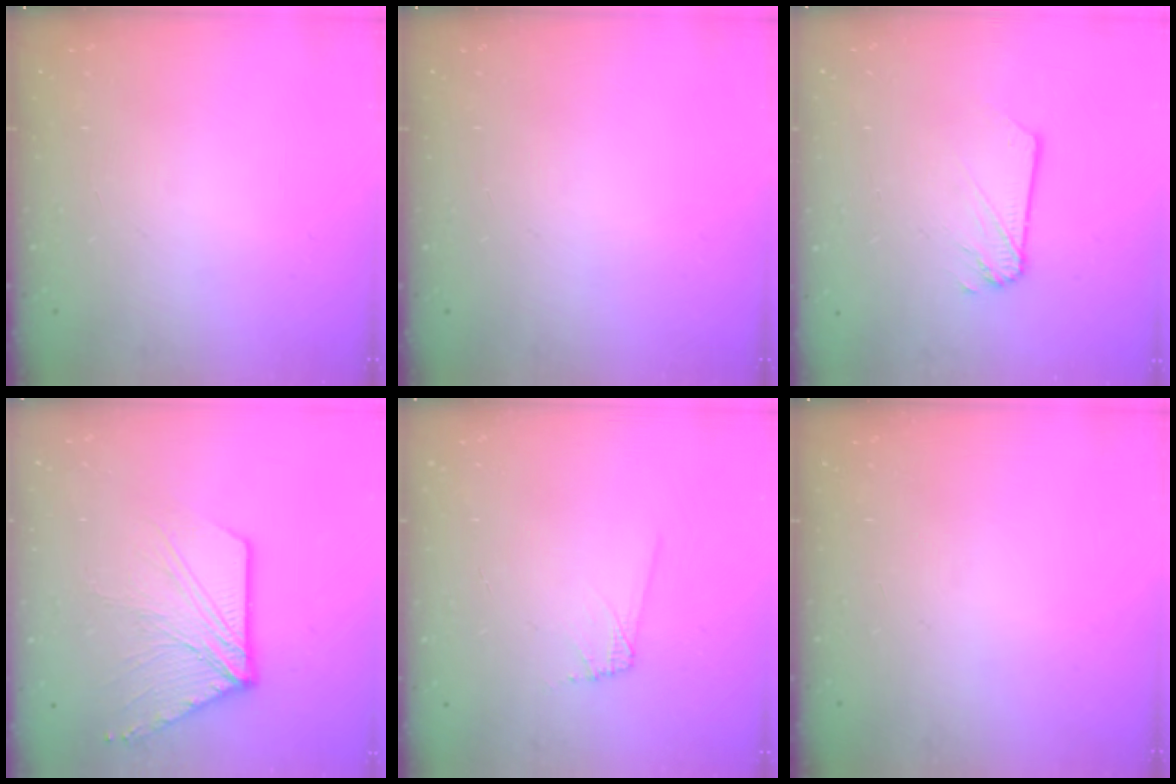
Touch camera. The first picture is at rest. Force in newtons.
{"total": 0.0}
{"total": 2.2, "press": 2.2, "slide": 0.0}
{"total": 12.7, "press": 12.7, "slide": 1.1}
{"total": 5.4, "press": 5.4, "slide": 0.6}
{"total": 0.0}